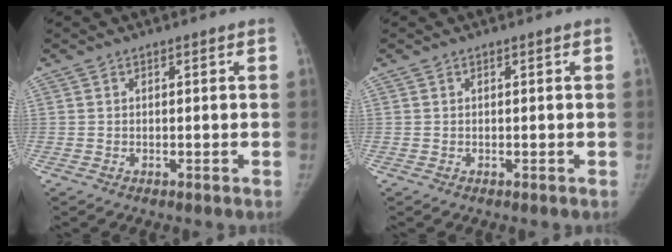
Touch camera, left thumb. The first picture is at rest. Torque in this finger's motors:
{"motor_torque": [0.05, 0.05, -0.04, -0.03, 0.00]}